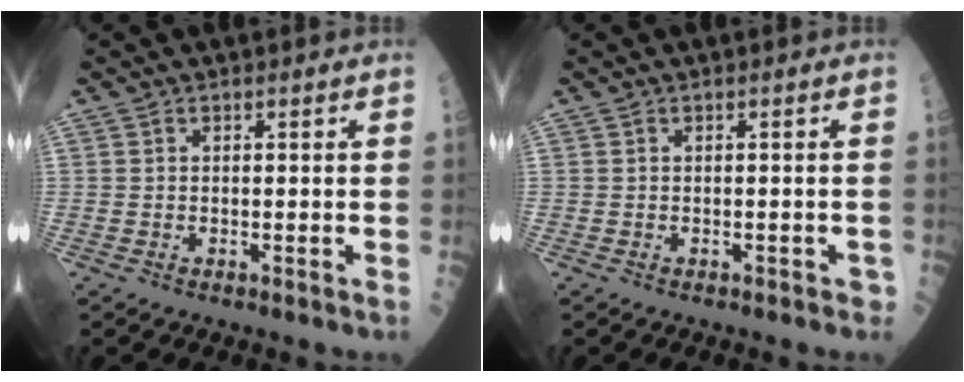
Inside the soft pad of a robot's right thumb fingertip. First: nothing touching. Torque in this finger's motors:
{"motor_torque": [0.22, 0.05, 0.06, -0.16, 0.01]}